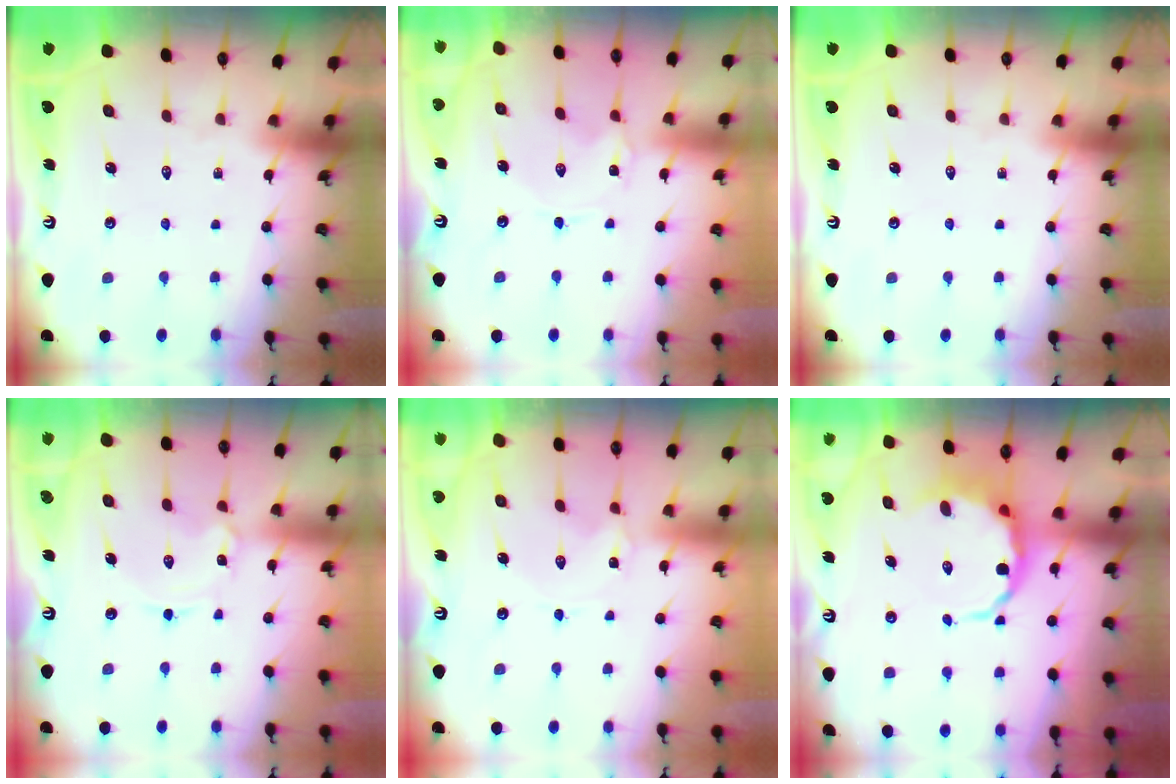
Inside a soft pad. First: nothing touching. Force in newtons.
{"total": 0.6, "press": 0.6, "slide": 0.1}
{"total": 0.0}
{"total": 1.3, "press": 1.3, "slide": 0.0}
{"total": 1.8, "press": 1.8, "slide": 0.2}
{"total": 6.5, "press": 6.0, "slide": 2.6}